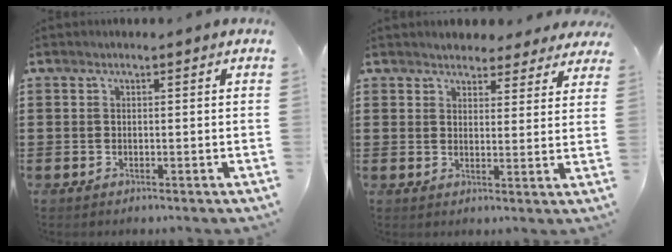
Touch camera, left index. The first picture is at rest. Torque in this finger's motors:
{"motor_torque": [2.14, 0.00, 0.33, 0.07]}